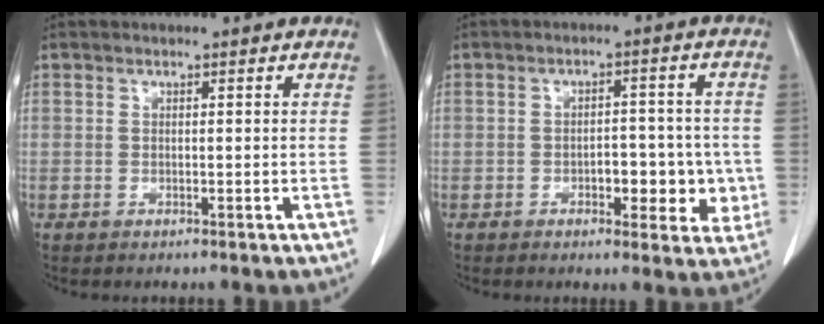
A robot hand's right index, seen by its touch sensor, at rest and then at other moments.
{"total": 7.0, "force": [-1.9, 3.4, 5.8], "torque": [-0.059, 0.013, -0.021]}